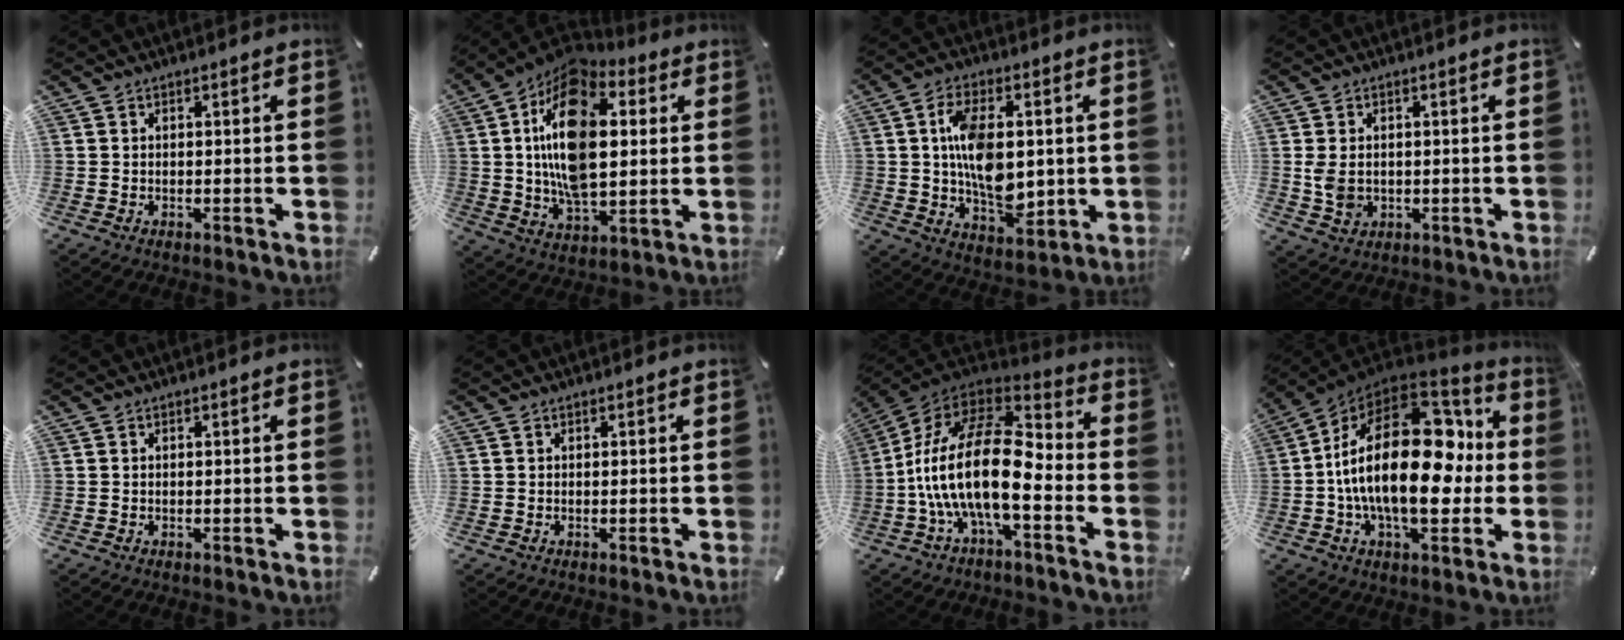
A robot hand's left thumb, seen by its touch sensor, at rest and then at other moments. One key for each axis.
{"total": 20.4, "fx": 4.1, "fy": 12.2, "fz": 15.8, "tx": -0.315, "ty": -0.004, "tz": 0.060}
{"total": 13.5, "fx": 0.9, "fy": 8.2, "fz": 10.8, "tx": -0.187, "ty": 0.004, "tz": 0.016}
{"total": 4.5, "fx": 0.0, "fy": 3.5, "fz": 2.8, "tx": -0.058, "ty": -0.001, "tz": -0.002}
{"total": 0.0}
{"total": 0.0}
{"total": 24.1, "fx": -4.5, "fy": 11.0, "fz": 21.0, "tx": -0.436, "ty": 0.017, "tz": -0.076}
{"total": 28.2, "fx": 0.6, "fy": 15.3, "fz": 23.6, "tx": -0.423, "ty": -0.001, "tz": 0.016}